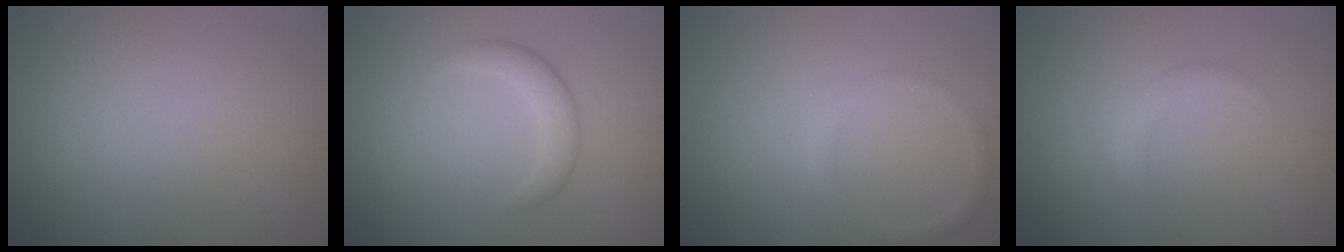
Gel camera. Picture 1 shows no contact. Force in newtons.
{"total": 2.4, "press": 2.4, "slide": 0.2}
{"total": 1.3, "press": 1.3, "slide": 0.1}
{"total": 1.4, "press": 1.4, "slide": 0.1}